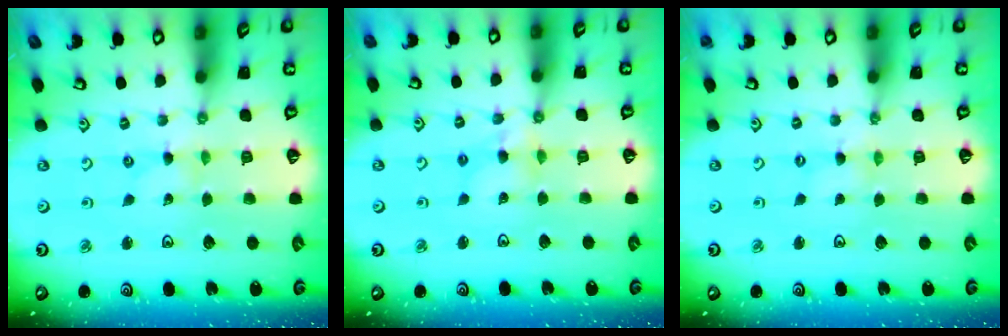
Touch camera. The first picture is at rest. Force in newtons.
{"total": 6.2, "press": 6.2, "slide": 0.6}
{"total": 0.0}